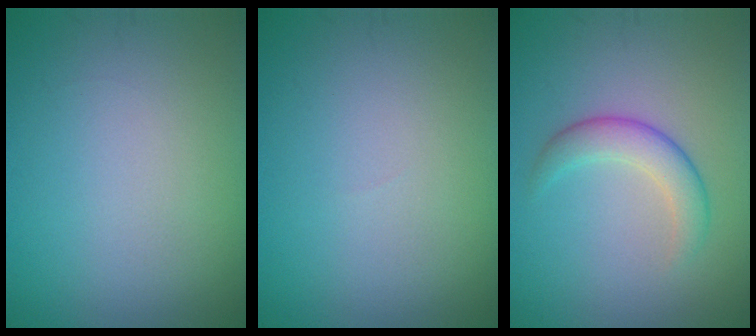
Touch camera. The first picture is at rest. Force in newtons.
{"total": 0.0}
{"total": 2.8, "press": 2.8, "slide": 0.1}